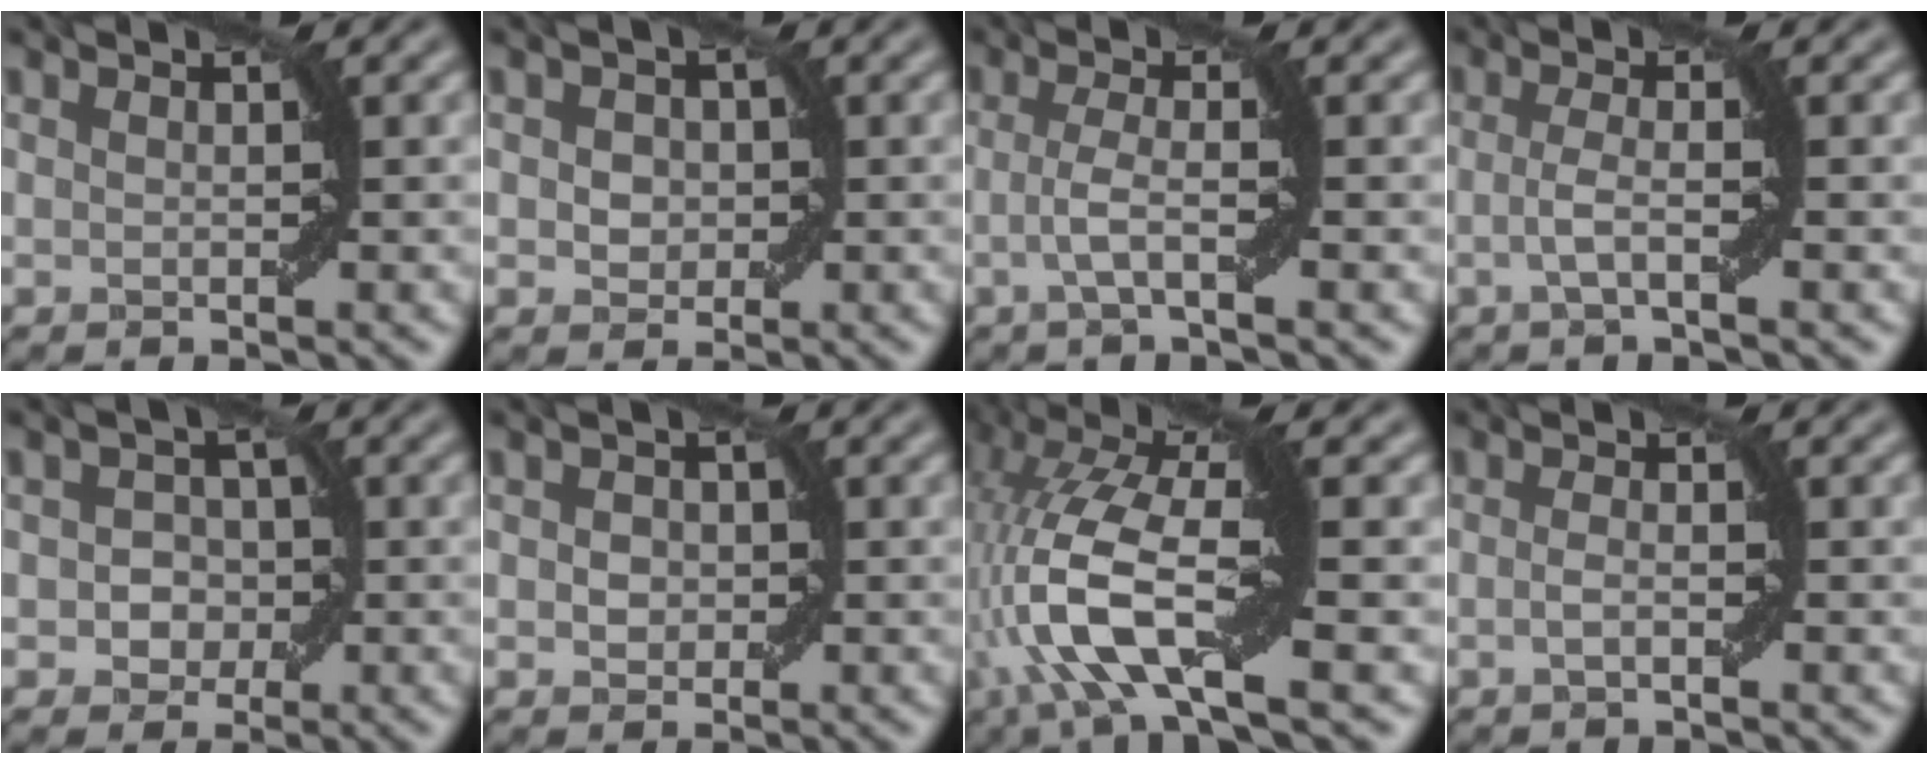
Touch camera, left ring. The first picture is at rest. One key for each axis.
{"total": 2.0, "fx": 0.1, "fy": 1.7, "fz": 1.0, "tx": -0.014, "ty": 0.001, "tz": -0.002}
{"total": 2.7, "fx": -0.5, "fy": 0.4, "fz": 2.6, "tx": -0.056, "ty": 0.001, "tz": -0.014}
{"total": 2.4, "fx": -0.5, "fy": 0.4, "fz": 2.3, "tx": -0.047, "ty": 0.001, "tz": -0.014}
{"total": 2.4, "fx": -0.4, "fy": 2.1, "fz": 1.1, "tx": -0.001, "ty": 0.000, "tz": -0.013}
{"total": 1.6, "fx": -0.1, "fy": 1.4, "fz": 0.8, "tx": -0.011, "ty": 0.001, "tz": -0.005}
{"total": 10.2, "fx": -2.4, "fy": 3.1, "fz": 9.4, "tx": -0.202, "ty": 0.017, "tz": -0.053}
{"total": 1.3, "fx": -0.3, "fy": 0.1, "fz": 1.2, "tx": -0.026, "ty": 0.002, "tz": -0.008}